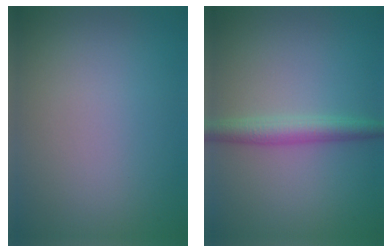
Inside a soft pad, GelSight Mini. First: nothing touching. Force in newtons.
{"total": 3.0, "press": 3.0, "slide": 0.1}